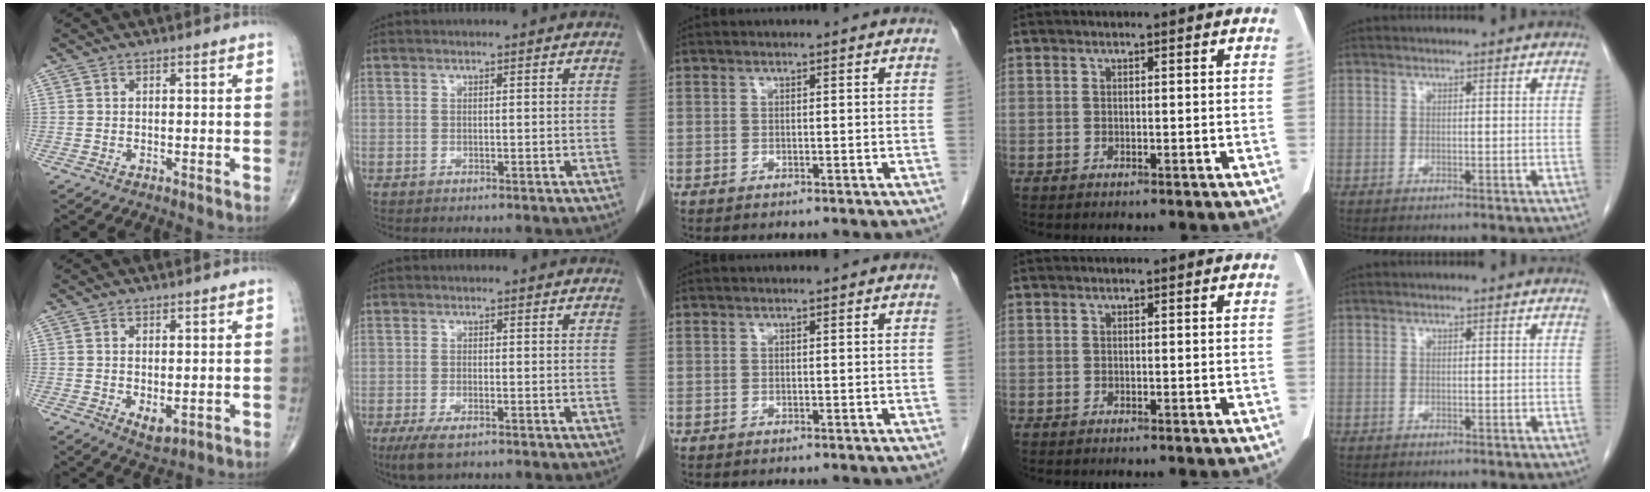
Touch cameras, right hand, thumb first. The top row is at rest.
{"thumb": {"total": 3.4, "force": [-0.4, 1.8, 2.9], "torque": [-0.037, -0.009, 0.003]}, "index": {"total": 4.3, "force": [-2.7, 1.2, 3.1], "torque": [-0.063, -0.009, -0.041]}}